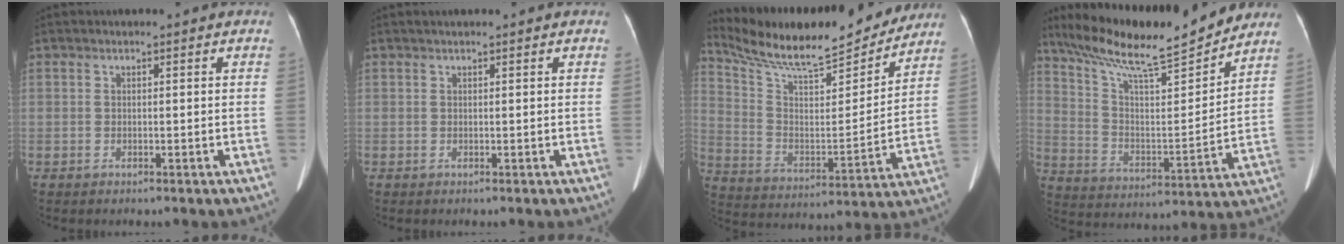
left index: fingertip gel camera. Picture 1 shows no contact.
{"total": 0.9, "force": [0.8, 0.1, 0.5], "torque": [-0.010, 0.017, 0.017]}
{"total": 21.3, "force": [19.2, 3.6, 8.6], "torque": [-0.152, 0.000, 0.304]}
{"total": 20.2, "force": [17.6, 1.7, 9.6], "torque": [-0.169, 0.002, 0.286]}